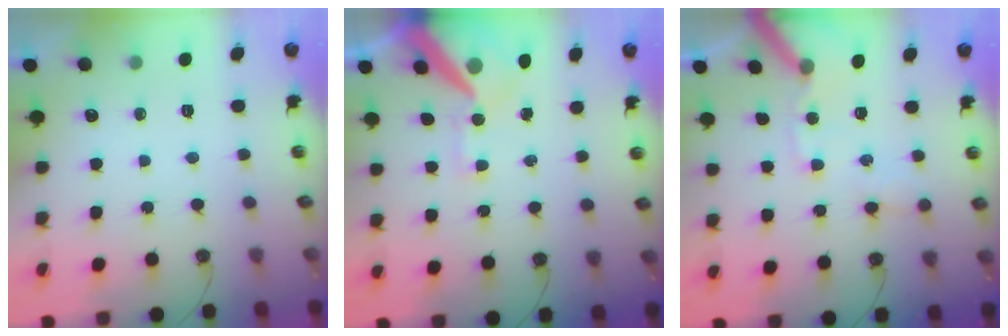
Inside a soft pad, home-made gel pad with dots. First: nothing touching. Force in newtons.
{"total": 16.1, "press": 16.0, "slide": 2.3}
{"total": 11.1, "press": 11.0, "slide": 1.5}